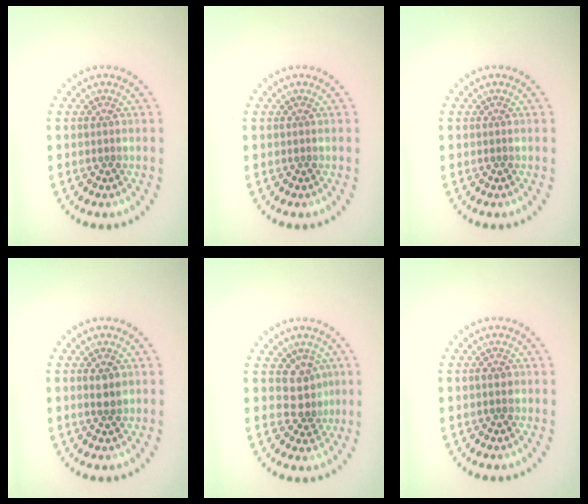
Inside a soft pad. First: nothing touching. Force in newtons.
{"total": 0.0}
{"total": 0.0}
{"total": 1.6, "press": 1.6, "slide": 0.3}
{"total": 2.8, "press": 2.1, "slide": 1.9}
{"total": 1.1, "press": 1.1, "slide": 0.1}